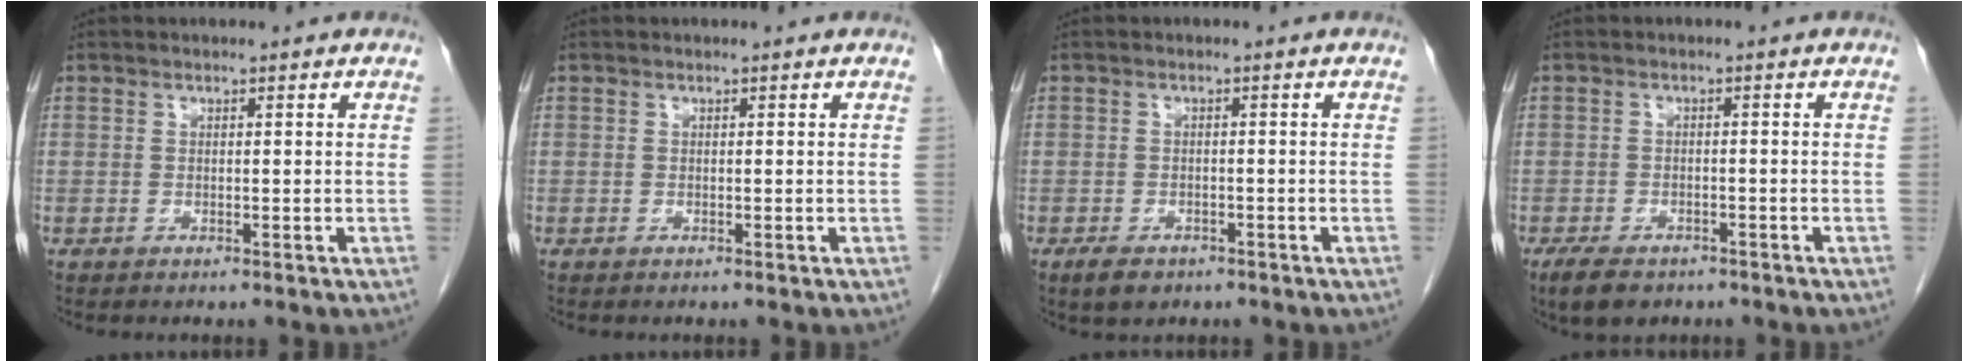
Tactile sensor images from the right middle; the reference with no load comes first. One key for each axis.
{"total": 0.0}
{"total": 3.1, "fx": -2.1, "fy": 1.7, "fz": 1.5, "tx": -0.030, "ty": -0.002, "tz": -0.027}
{"total": 5.5, "fx": -3.9, "fy": 2.6, "fz": 2.7, "tx": -0.049, "ty": -0.007, "tz": -0.058}